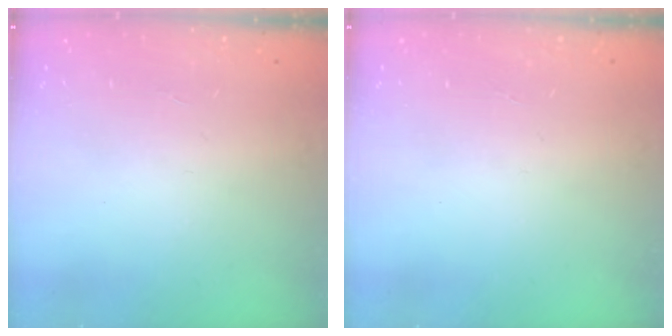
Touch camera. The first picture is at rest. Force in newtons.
{"total": 0.0}